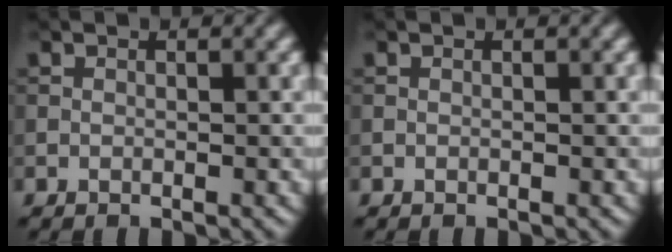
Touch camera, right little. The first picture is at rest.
{"total": 0.0}